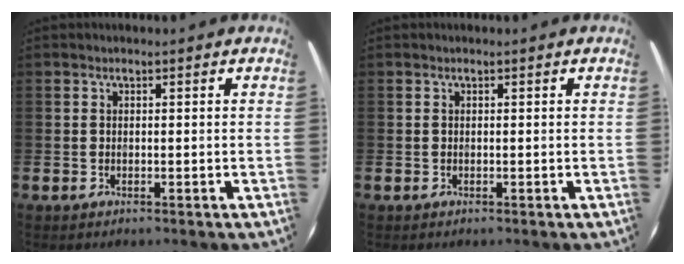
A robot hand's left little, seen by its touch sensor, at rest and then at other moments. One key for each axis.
{"total": 0.0}